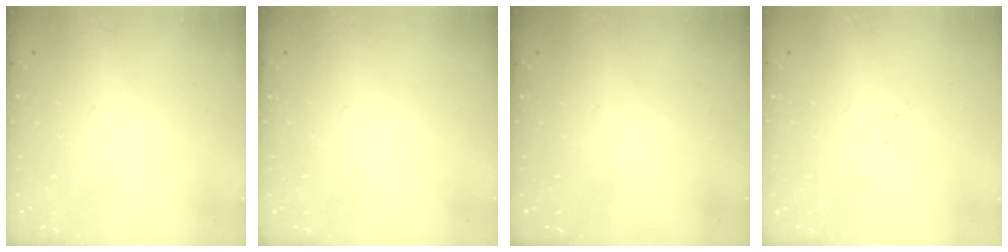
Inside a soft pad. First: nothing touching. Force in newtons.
{"total": 0.0}
{"total": 0.0}
{"total": 2.1, "press": 2.1, "slide": 0.5}